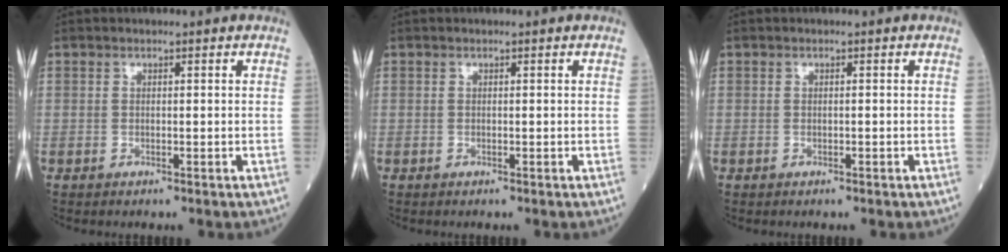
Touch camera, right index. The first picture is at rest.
{"total": 0.0}
{"total": 0.0}